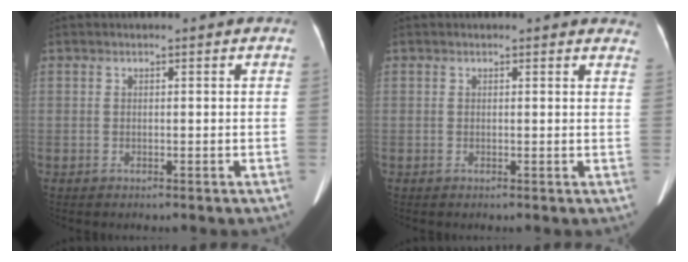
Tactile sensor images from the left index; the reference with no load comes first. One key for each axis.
{"total": 3.8, "fx": 3.6, "fy": 1.1, "fz": 0.7, "tx": 0.007, "ty": -0.010, "tz": 0.012}